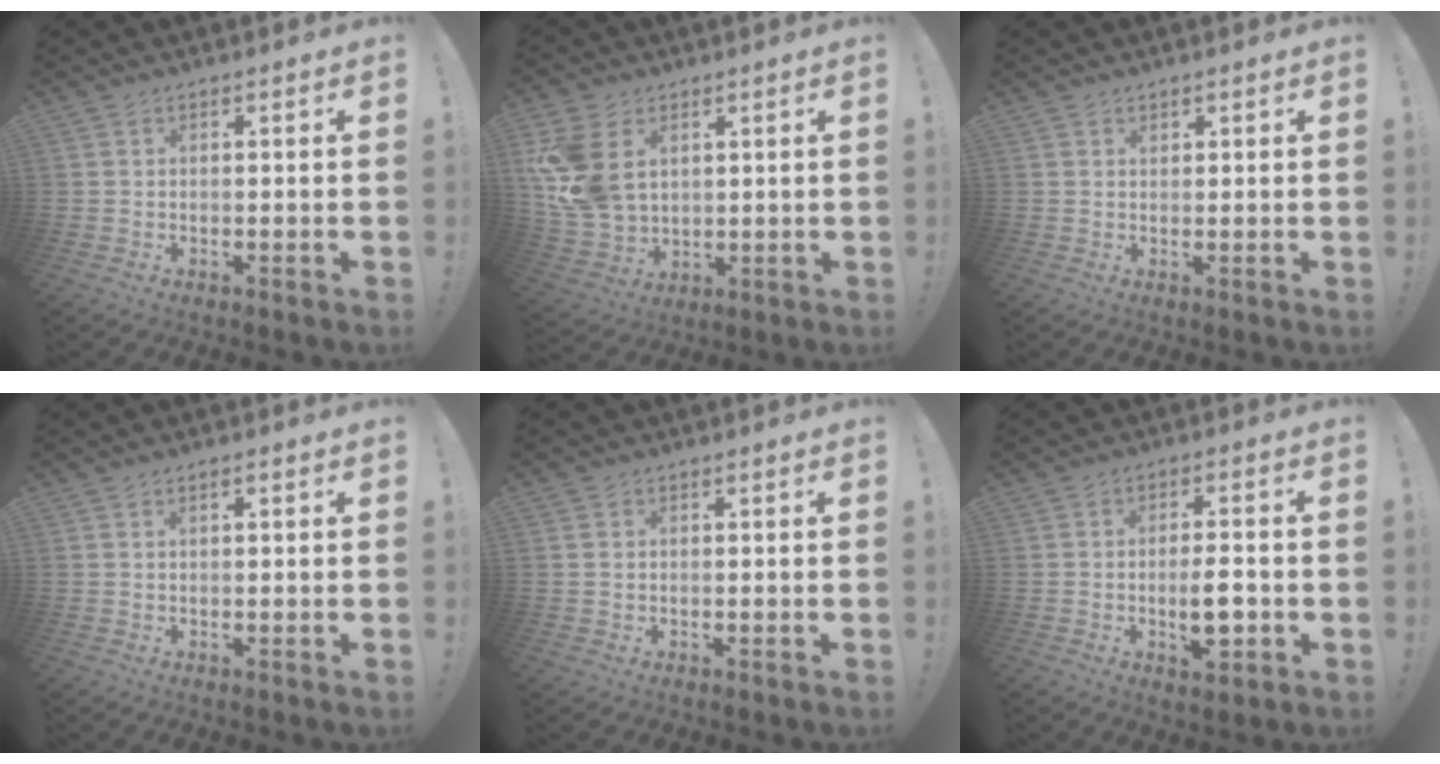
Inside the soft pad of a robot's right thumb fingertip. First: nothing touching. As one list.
[{"total": 16.8, "force": [4.2, 12.3, 10.8], "torque": [-0.222, -0.018, 0.083]}, {"total": 1.0, "force": [0.9, 0.5, 0.0], "torque": [0.010, -0.005, 0.016]}, {"total": 0.7, "force": [0.2, 0.2, 0.6], "torque": [-0.013, 0.002, 0.003]}, {"total": 0.9, "force": [0.2, 0.9, 0.2], "torque": [-0.001, 0.003, 0.003]}, {"total": 7.9, "force": [-2.1, 2.8, 7.1], "torque": [-0.115, 0.004, -0.036]}]